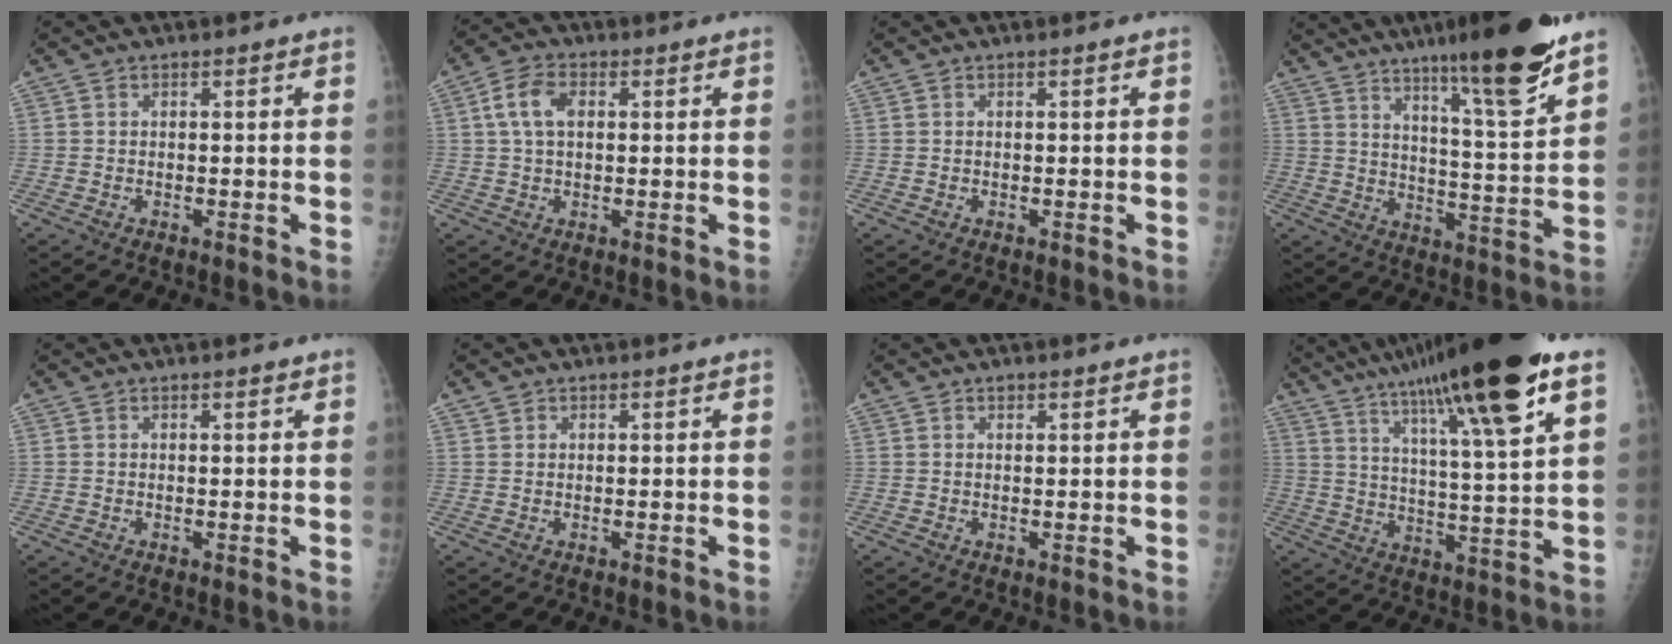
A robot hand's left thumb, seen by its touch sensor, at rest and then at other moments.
{"total": 6.3, "force": [1.4, 3.8, 4.8], "torque": [-0.094, 0.010, 0.023]}
{"total": 0.0}
{"total": 16.6, "force": [11.3, 1.2, 12.2], "torque": [-0.166, -0.071, 0.175]}
{"total": 0.8, "force": [0.6, 0.1, 0.5], "torque": [-0.005, -0.003, 0.009]}
{"total": 0.8, "force": [0.5, 0.6, 0.1], "torque": [0.007, -0.001, 0.005]}
{"total": 0.8, "force": [0.6, 0.4, 0.4], "torque": [-0.001, -0.003, 0.007]}
{"total": 23.5, "force": [14.2, 2.2, 18.6], "torque": [-0.295, -0.027, 0.229]}